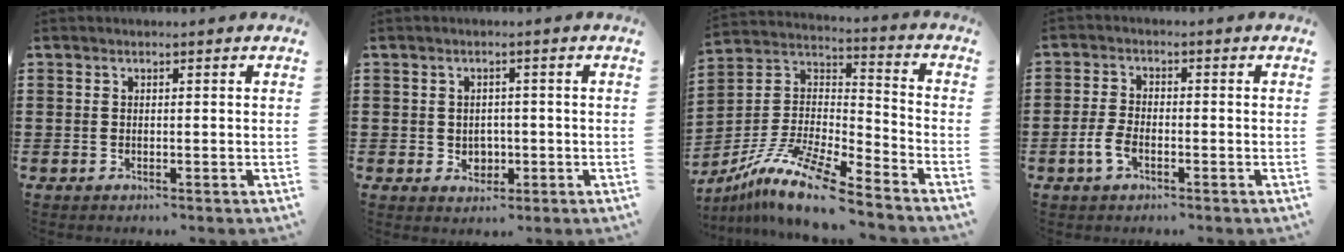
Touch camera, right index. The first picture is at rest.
{"total": 2.3, "force": [-0.4, 1.9, 1.1], "torque": [-0.019, 0.002, -0.012]}
{"total": 11.9, "force": [-9.6, 1.3, 6.9], "torque": [-0.151, 0.007, -0.192]}
{"total": 3.6, "force": [-1.8, 1.6, 2.6], "torque": [-0.066, -0.003, -0.039]}